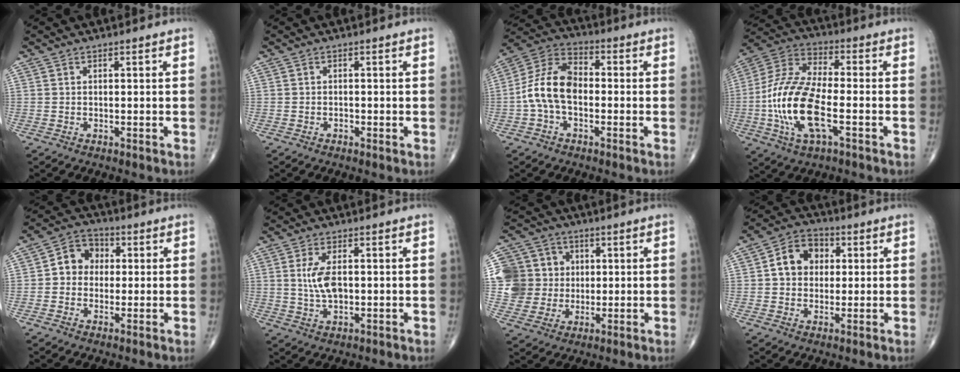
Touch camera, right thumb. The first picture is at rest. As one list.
[{"total": 0.6, "force": [-0.3, 0.4, 0.3], "torque": [-0.003, 0.001, -0.008]}, {"total": 11.1, "force": [-1.6, 6.9, 8.6], "torque": [-0.161, 0.037, -0.042]}, {"total": 17.3, "force": [-4.2, 7.1, 15.2], "torque": [-0.321, 0.023, -0.081]}, {"total": 7.1, "force": [0.5, 6.1, 3.6], "torque": [-0.034, 0.020, -0.006]}, {"total": 5.5, "force": [0.5, 2.6, 4.8], "torque": [-0.099, -0.004, 0.012]}, {"total": 12.1, "force": [1.5, 11.5, 3.6], "torque": [-0.044, 0.019, 0.032]}, {"total": 8.4, "force": [1.7, 6.2, 5.3], "torque": [-0.071, 0.010, 0.023]}]